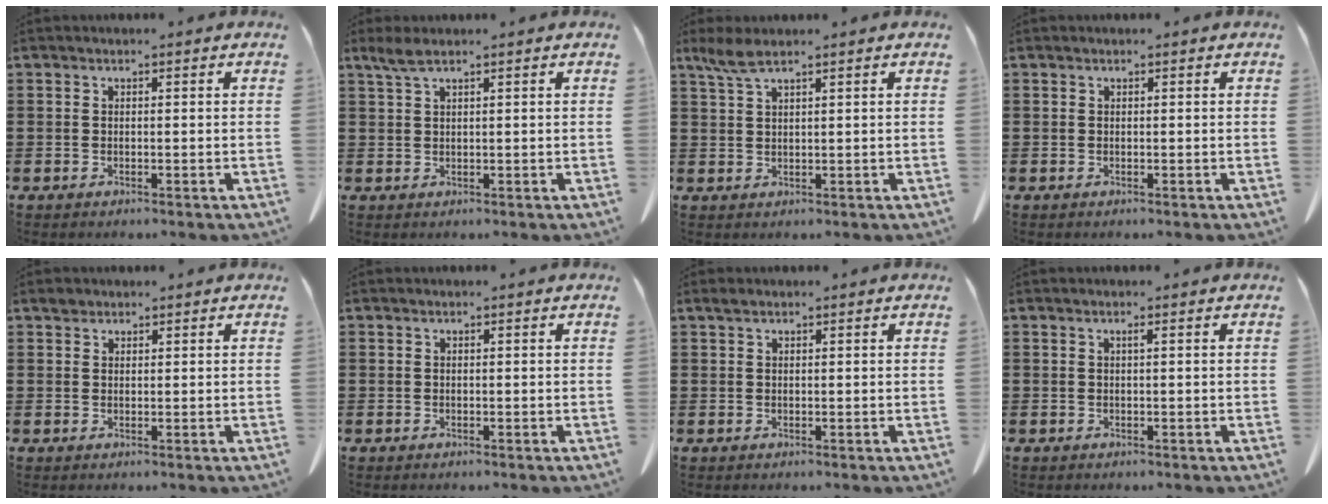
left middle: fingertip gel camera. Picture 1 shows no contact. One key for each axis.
{"total": 2.3, "fx": 1.5, "fy": 0.4, "fz": 1.7, "tx": -0.037, "ty": 0.001, "tz": 0.027}
{"total": 3.6, "fx": 2.4, "fy": 0.8, "fz": 2.6, "tx": -0.065, "ty": -0.002, "tz": 0.042}
{"total": 0.0}
{"total": 1.2, "fx": 1.0, "fy": 0.6, "fz": 0.1, "tx": -0.006, "ty": 0.003, "tz": 0.020}
{"total": 0.0}
{"total": 0.6, "fx": 0.4, "fy": 0.2, "fz": 0.4, "tx": -0.008, "ty": 0.003, "tz": 0.007}
{"total": 0.5, "fx": 0.1, "fy": 0.0, "fz": 0.5, "tx": -0.009, "ty": -0.002, "tz": 0.002}